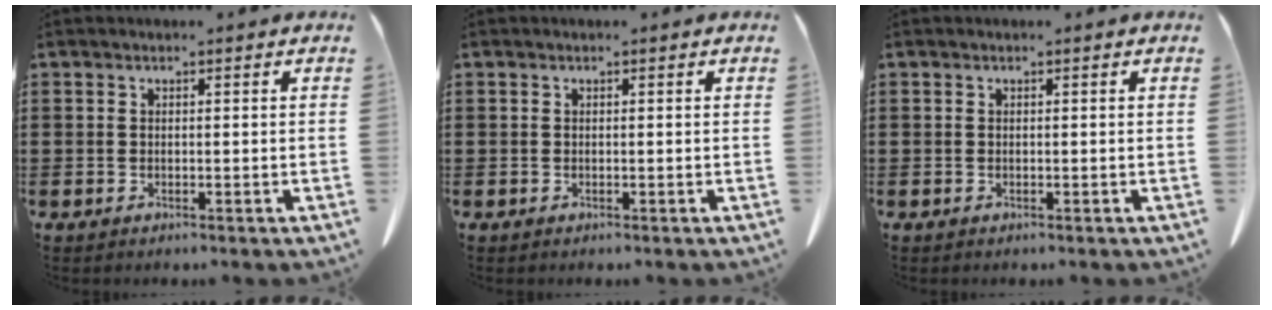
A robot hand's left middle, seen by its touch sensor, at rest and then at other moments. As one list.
[{"total": 0.0}, {"total": 0.0}]